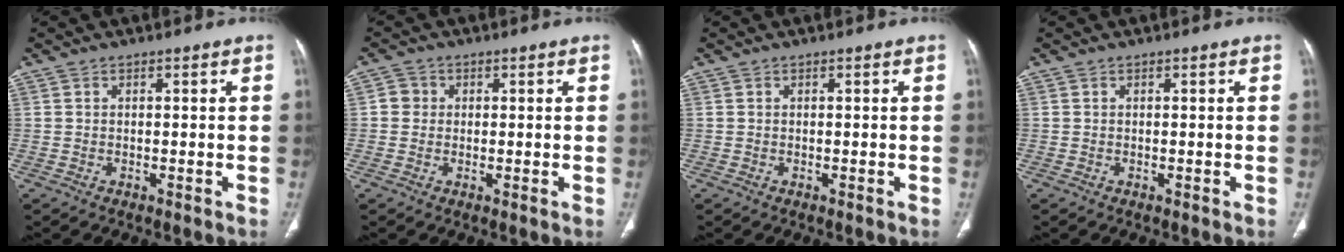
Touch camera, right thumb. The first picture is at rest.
{"total": 2.6, "force": [0.2, 2.4, 0.8], "torque": [0.002, 0.005, 0.000]}
{"total": 0.0}
{"total": 0.0}